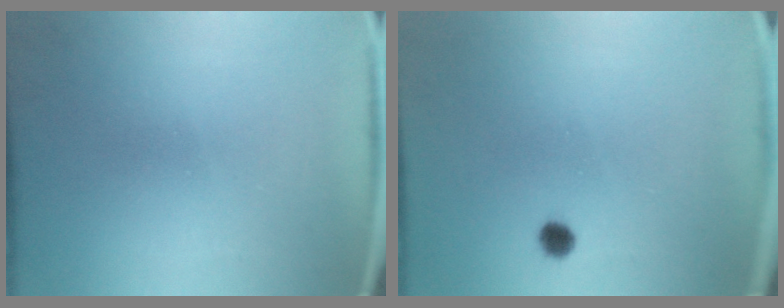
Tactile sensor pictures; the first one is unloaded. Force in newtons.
{"total": 1.8}